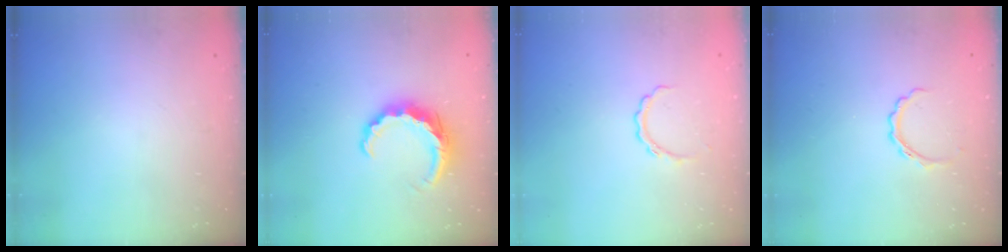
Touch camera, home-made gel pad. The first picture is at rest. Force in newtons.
{"total": 8.0, "press": 7.9, "slide": 1.1}
{"total": 4.4, "press": 4.4, "slide": 0.2}
{"total": 3.9, "press": 3.8, "slide": 0.9}